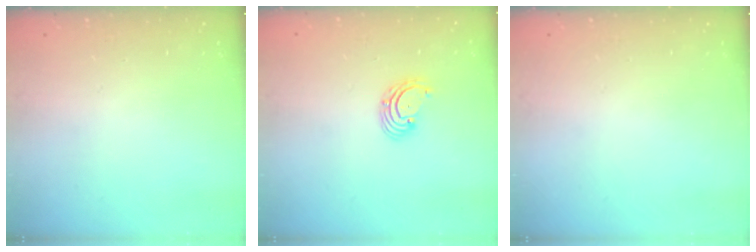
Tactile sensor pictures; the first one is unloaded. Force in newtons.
{"total": 2.9, "press": 2.9, "slide": 0.3}
{"total": 0.0}